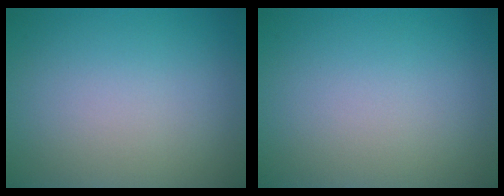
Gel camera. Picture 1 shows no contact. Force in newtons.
{"total": 0.0}